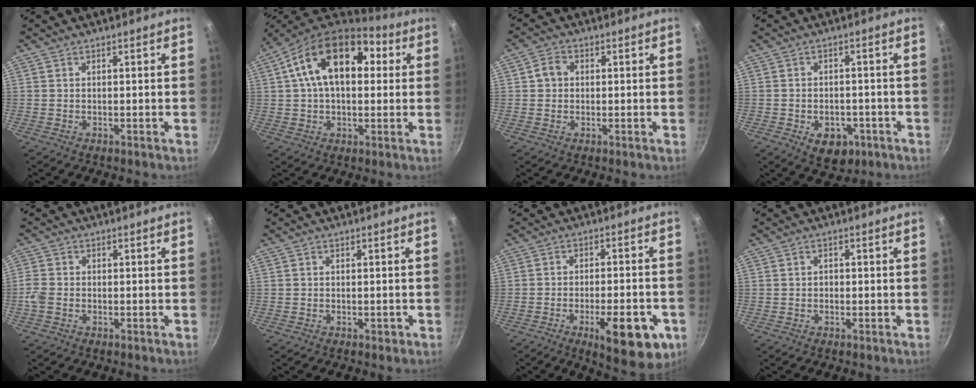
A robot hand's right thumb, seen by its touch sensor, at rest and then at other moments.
{"total": 18.8, "force": [4.3, 11.2, 14.4], "torque": [-0.224, 0.030, 0.060]}
{"total": 3.2, "force": [0.3, 2.7, 1.6], "torque": [-0.019, 0.008, 0.002]}
{"total": 9.0, "force": [-4.0, 6.0, 5.3], "torque": [-0.058, 0.020, -0.049]}
{"total": 3.1, "force": [-0.9, 2.2, 1.9], "torque": [-0.052, 0.002, -0.021]}
{"total": 0.9, "force": [-0.4, 0.5, 0.5], "torque": [-0.003, 0.000, -0.007]}
{"total": 13.6, "force": [-5.8, 4.7, 11.3], "torque": [-0.145, 0.012, -0.076]}
{"total": 1.0, "force": [-0.1, 0.8, 0.5], "torque": [-0.003, 0.003, -0.005]}